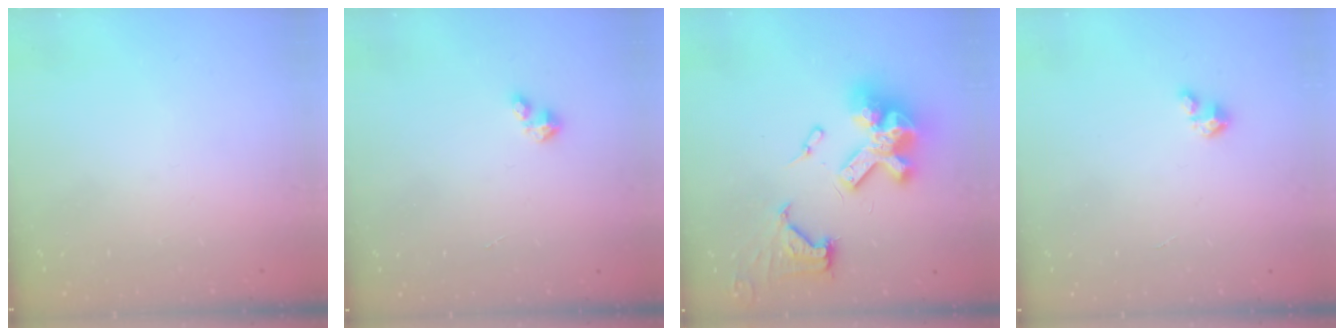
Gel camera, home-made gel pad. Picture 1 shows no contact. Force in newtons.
{"total": 1.7, "press": 1.7, "slide": 0.2}
{"total": 20.4, "press": 20.3, "slide": 2.1}
{"total": 2.7, "press": 2.7, "slide": 0.2}